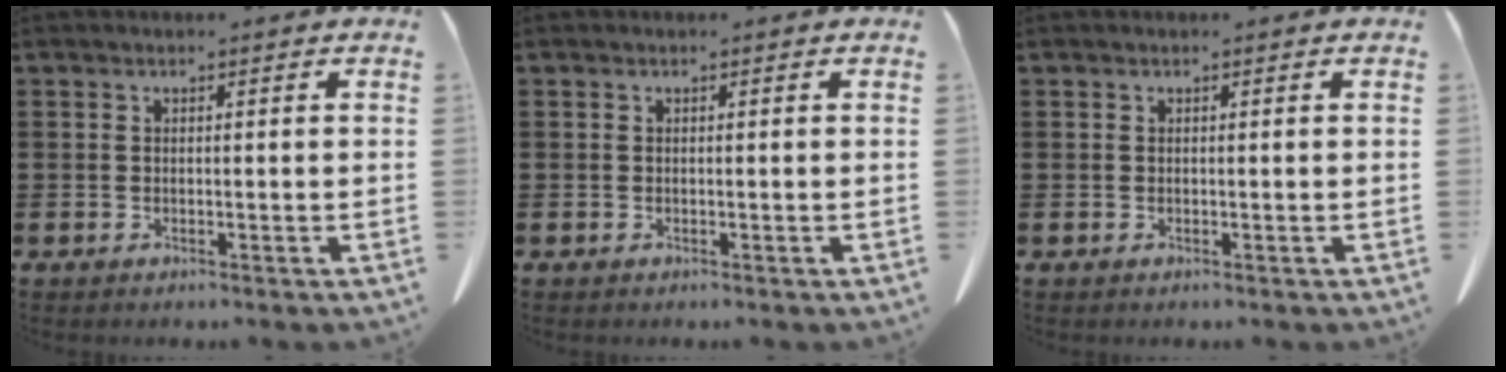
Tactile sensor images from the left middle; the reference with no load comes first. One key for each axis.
{"total": 0.0}
{"total": 0.0}